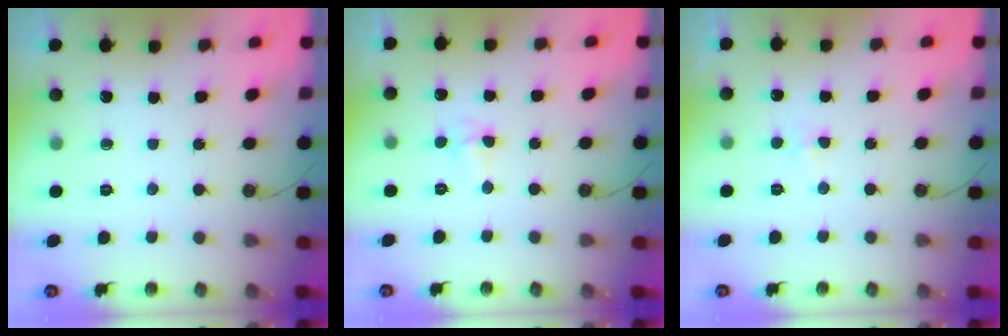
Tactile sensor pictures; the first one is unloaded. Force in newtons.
{"total": 5.4, "press": 4.5, "slide": 3.0}
{"total": 3.0, "press": 2.9, "slide": 0.6}